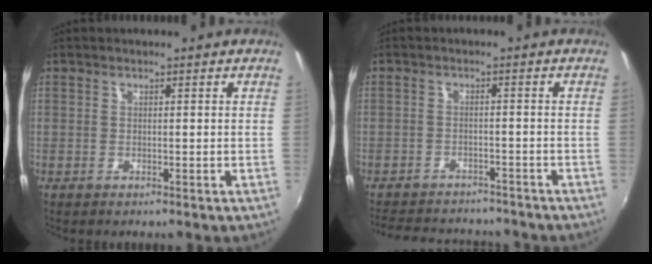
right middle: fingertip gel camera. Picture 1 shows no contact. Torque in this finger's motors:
{"motor_torque": [0.73, -1.41, -0.07, -0.01]}